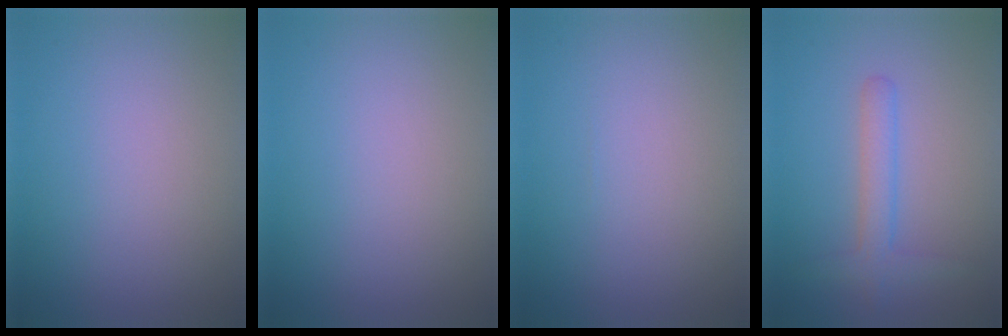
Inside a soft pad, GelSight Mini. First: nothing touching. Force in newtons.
{"total": 0.0}
{"total": 0.0}
{"total": 2.5, "press": 2.5, "slide": 0.1}